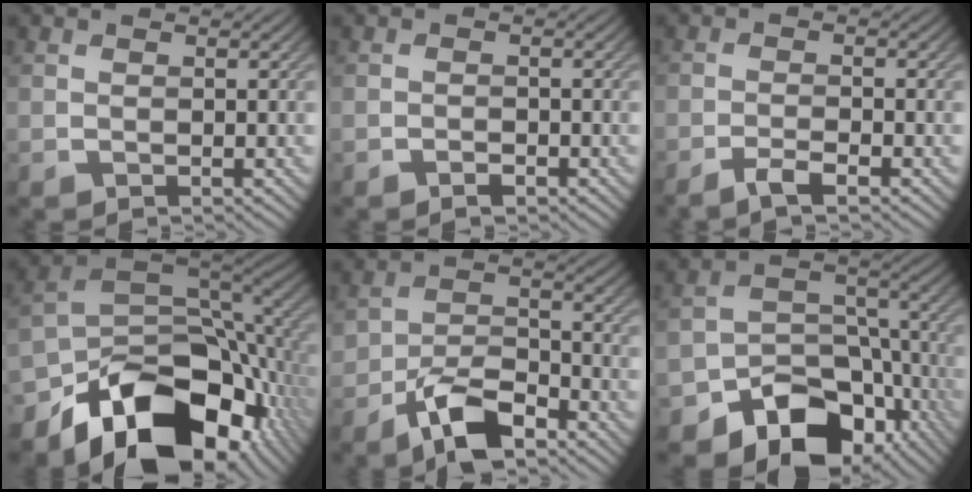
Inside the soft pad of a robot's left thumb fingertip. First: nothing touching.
{"total": 0.7, "force": [-0.6, 0.4, 0.2], "torque": [0.002, 0.002, -0.010]}
{"total": 2.9, "force": [-2.2, 0.3, 2.0], "torque": [-0.037, 0.003, -0.047]}
{"total": 17.1, "force": [-9.3, 9.8, 10.5], "torque": [-0.190, -0.040, -0.138]}
{"total": 7.1, "force": [-4.7, 3.2, 4.3], "torque": [-0.073, 0.008, -0.094]}
{"total": 11.9, "force": [-7.2, 7.7, 5.4], "torque": [-0.076, -0.009, -0.128]}